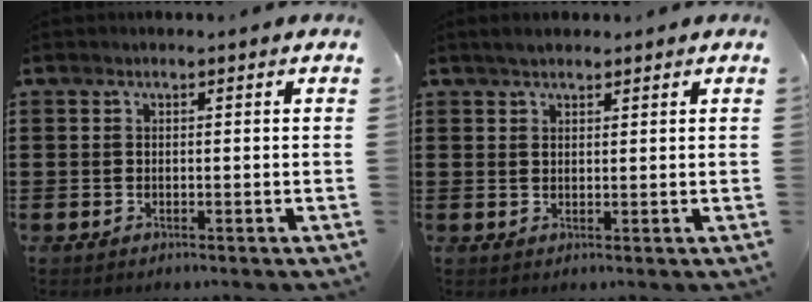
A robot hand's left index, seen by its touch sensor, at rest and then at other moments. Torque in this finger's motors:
{"motor_torque": [0.94, -0.50, 0.20, 0.01]}